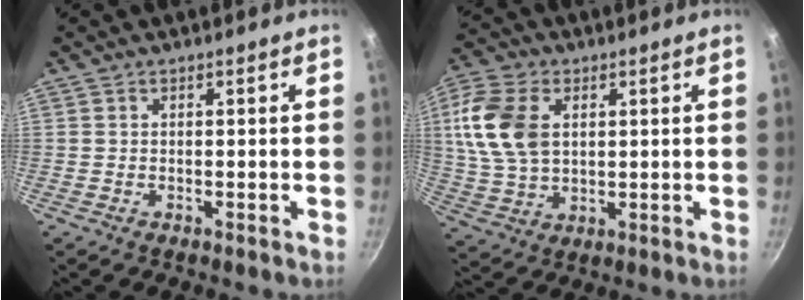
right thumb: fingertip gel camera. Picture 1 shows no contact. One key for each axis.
{"total": 13.9, "fx": 2.9, "fy": 9.3, "fz": 9.8, "tx": -0.181, "ty": -0.002, "tz": 0.056}